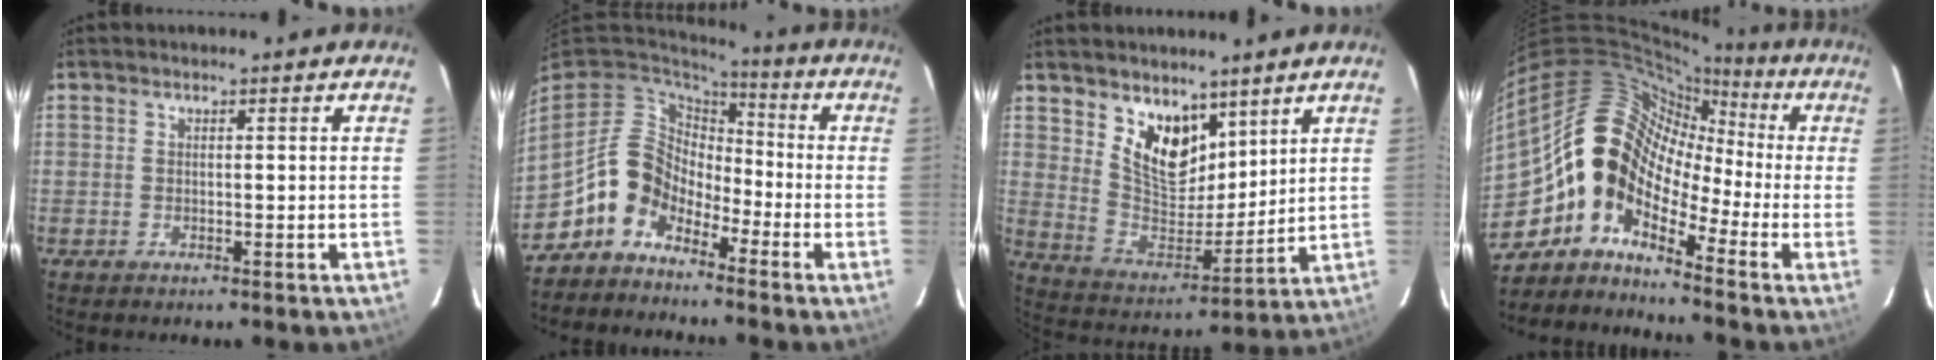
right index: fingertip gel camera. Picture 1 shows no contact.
{"total": 10.1, "force": [-6.5, 6.9, 3.4], "torque": [-0.074, 0.032, -0.134]}
{"total": 11.7, "force": [7.5, 6.5, 6.1], "torque": [-0.106, -0.013, 0.149]}
{"total": 12.5, "force": [-4.8, 8.5, 7.7], "torque": [-0.125, 0.020, -0.118]}